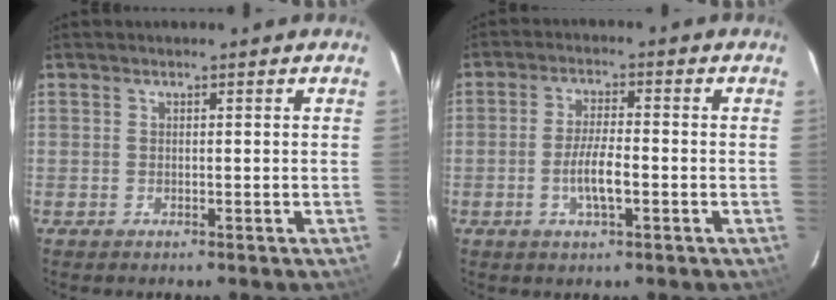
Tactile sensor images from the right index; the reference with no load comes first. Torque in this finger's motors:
{"motor_torque": [0.57, -0.49, 0.30, 0.10]}